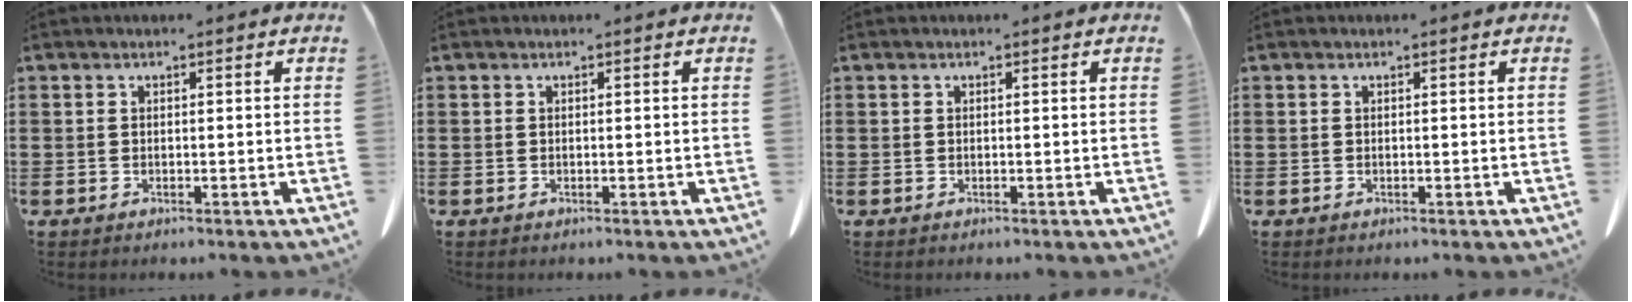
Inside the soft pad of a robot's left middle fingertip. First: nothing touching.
{"total": 0.0}
{"total": 0.0}
{"total": 0.0}